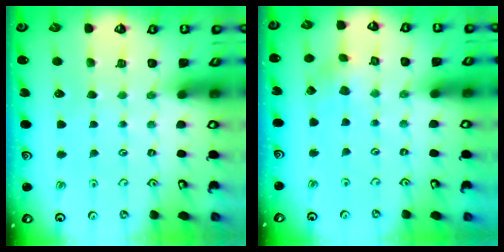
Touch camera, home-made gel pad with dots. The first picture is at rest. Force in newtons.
{"total": 2.1, "press": 2.1, "slide": 0.1}